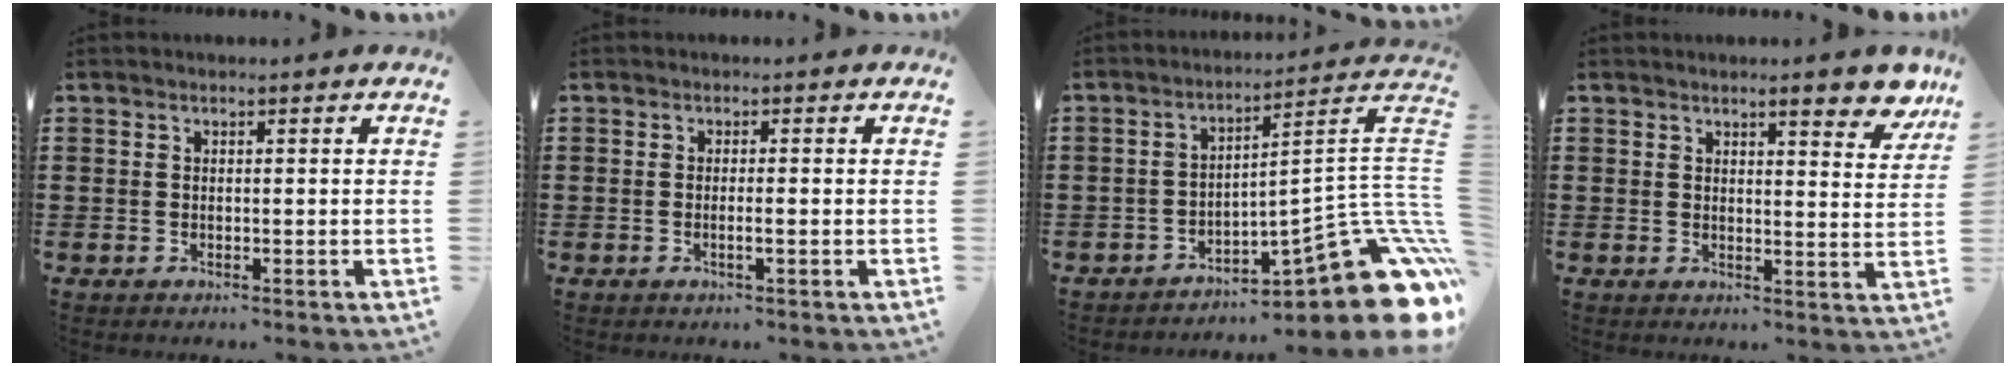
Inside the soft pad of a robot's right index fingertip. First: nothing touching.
{"total": 1.4, "force": [-0.6, -0.1, 1.3], "torque": [-0.022, -0.005, -0.010]}
{"total": 12.3, "force": [-5.8, 3.2, 10.3], "torque": [-0.126, -0.012, -0.098]}
{"total": 5.9, "force": [4.5, 1.3, 3.6], "torque": [-0.051, -0.013, 0.072]}